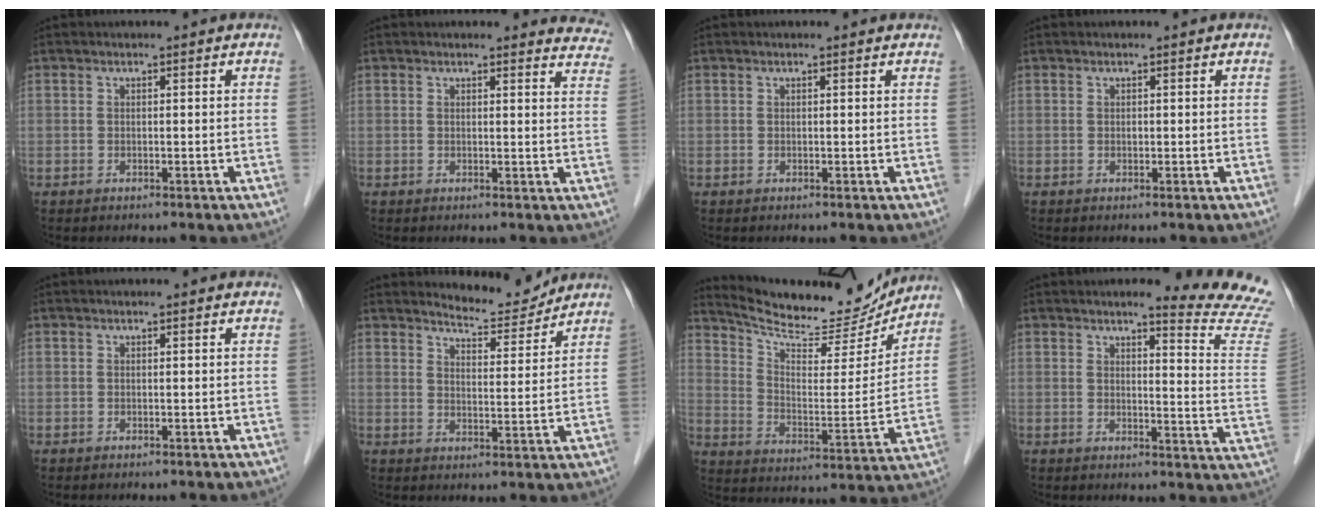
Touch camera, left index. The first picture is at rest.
{"total": 8.0, "force": [7.8, 1.6, 0.5], "torque": [0.036, -0.038, 0.040]}
{"total": 0.5, "force": [0.5, 0.1, 0.1], "torque": [-0.008, -0.001, 0.003]}
{"total": 0.0}
{"total": 0.0}
{"total": 5.9, "force": [5.9, 0.5, 0.2], "torque": [-0.013, -0.017, 0.088]}
{"total": 17.9, "force": [16.8, 3.5, 5.3], "torque": [-0.091, -0.021, 0.253]}
{"total": 12.3, "force": [11.8, -1.0, 3.2], "torque": [-0.030, -0.103, 0.109]}